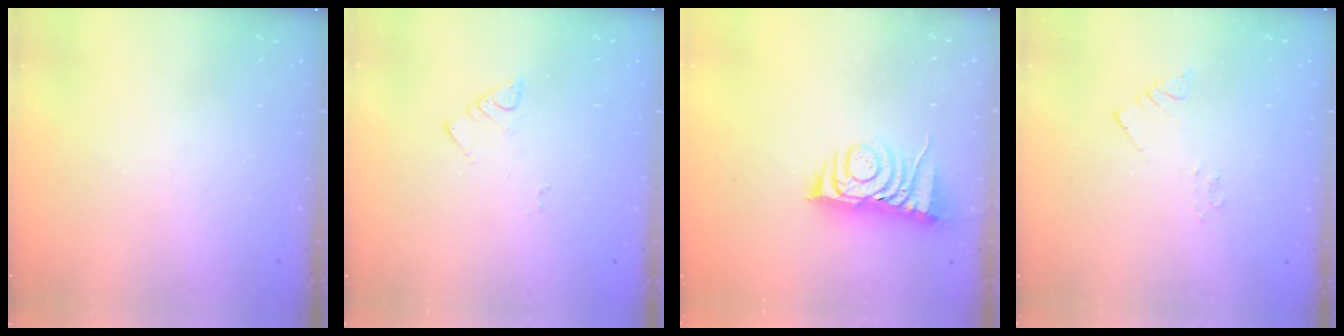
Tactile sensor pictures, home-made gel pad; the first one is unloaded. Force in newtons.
{"total": 2.7, "press": 2.7, "slide": 0.6}
{"total": 7.3, "press": 7.2, "slide": 0.8}
{"total": 2.1, "press": 2.1, "slide": 0.3}